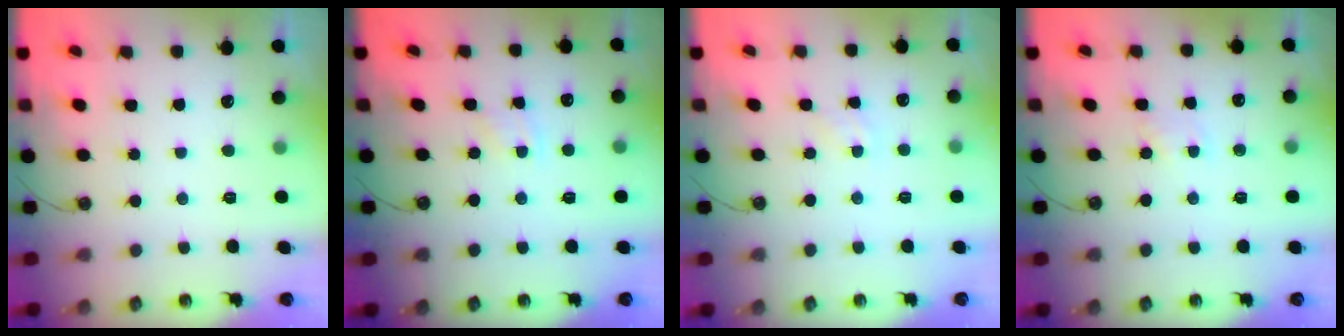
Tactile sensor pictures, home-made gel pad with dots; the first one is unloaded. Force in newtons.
{"total": 3.5, "press": 3.5, "slide": 0.4}
{"total": 0.9, "press": 0.9, "slide": 0.2}
{"total": 2.0, "press": 2.0, "slide": 0.3}